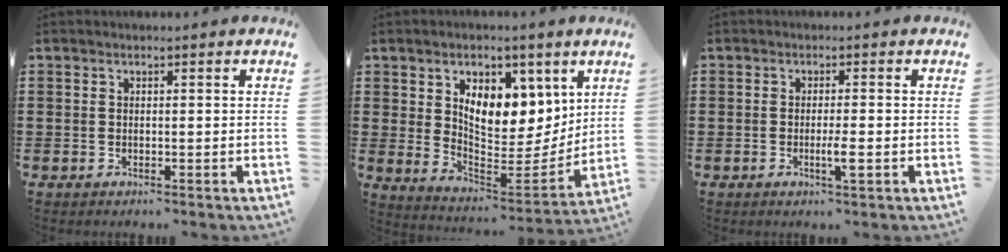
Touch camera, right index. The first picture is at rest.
{"total": 8.2, "force": [4.9, 5.1, 4.1], "torque": [-0.081, -0.034, 0.086]}
{"total": 2.8, "force": [-0.9, 0.3, 2.6], "torque": [-0.052, -0.005, -0.018]}